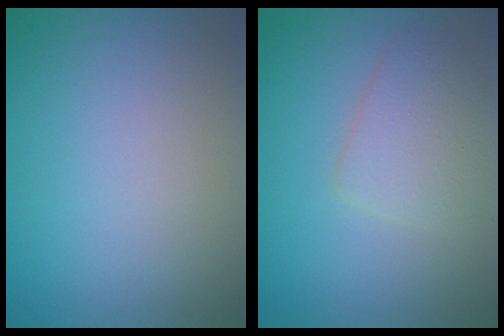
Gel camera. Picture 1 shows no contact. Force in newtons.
{"total": 2.8, "press": 2.8, "slide": 0.1}